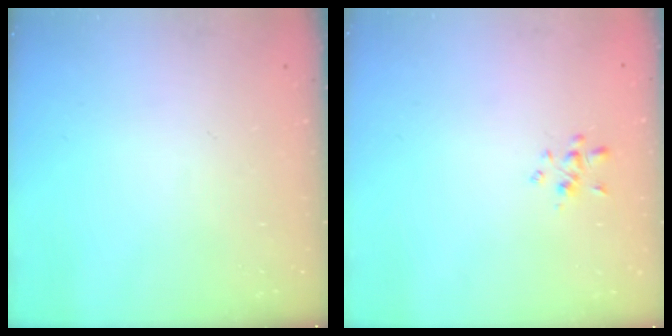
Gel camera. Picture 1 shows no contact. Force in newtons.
{"total": 1.9, "press": 1.8, "slide": 0.7}